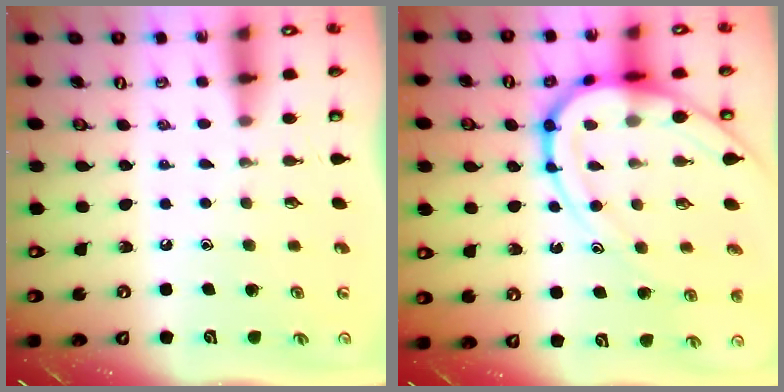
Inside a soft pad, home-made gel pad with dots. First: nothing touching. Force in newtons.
{"total": 14.4, "press": 14.4, "slide": 1.4}